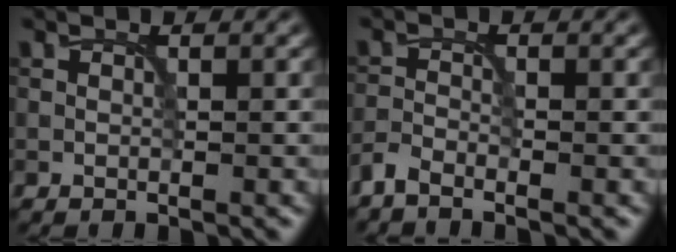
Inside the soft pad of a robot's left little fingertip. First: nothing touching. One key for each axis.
{"total": 1.7, "fx": -1.5, "fy": 0.2, "fz": 0.6, "tx": -0.015, "ty": -0.002, "tz": -0.040}